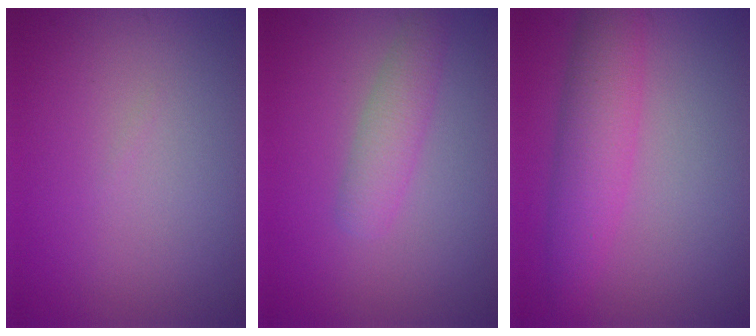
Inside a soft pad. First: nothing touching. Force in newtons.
{"total": 2.5, "press": 2.5, "slide": 0.1}
{"total": 4.4, "press": 4.4, "slide": 0.1}